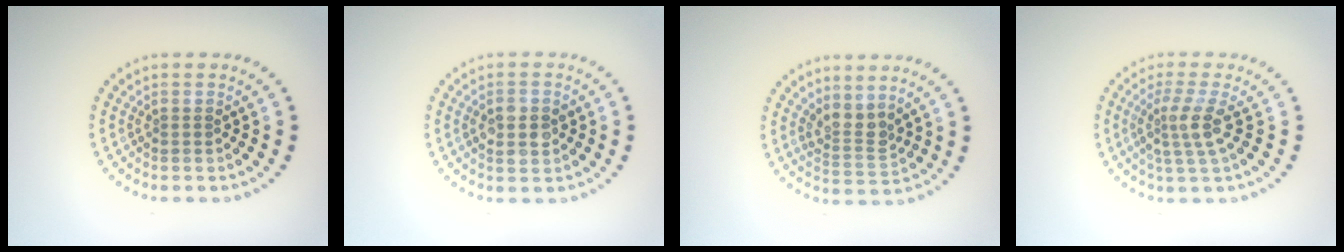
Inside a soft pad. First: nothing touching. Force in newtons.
{"total": 2.8, "press": 2.8, "slide": 0.2}
{"total": 2.5, "press": 1.9, "slide": 1.7}
{"total": 2.9, "press": 2.3, "slide": 1.8}